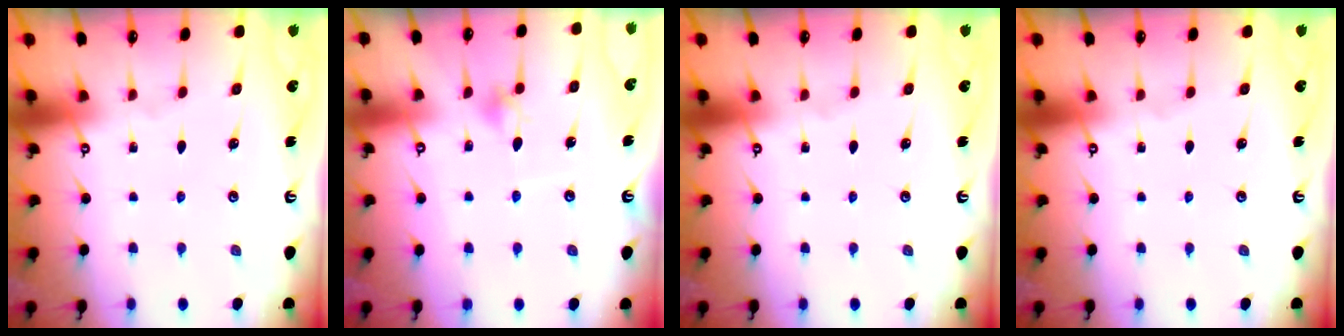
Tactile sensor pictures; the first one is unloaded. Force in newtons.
{"total": 7.2, "press": 7.1, "slide": 1.2}
{"total": 0.0}
{"total": 0.0}